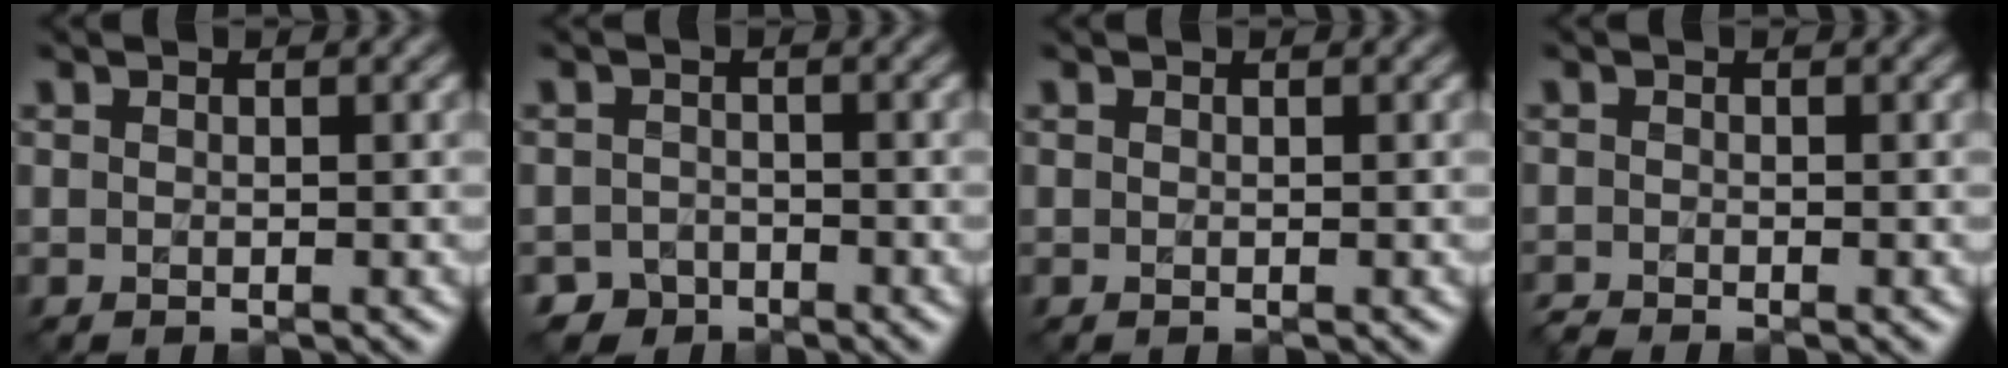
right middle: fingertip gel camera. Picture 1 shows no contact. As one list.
[{"total": 2.5, "force": [-2.1, 1.4, -0.2], "torque": [0.012, -0.004, -0.039]}, {"total": 0.0}, {"total": 0.9, "force": [-0.9, -0.1, 0.1], "torque": [-0.004, -0.005, -0.019]}]